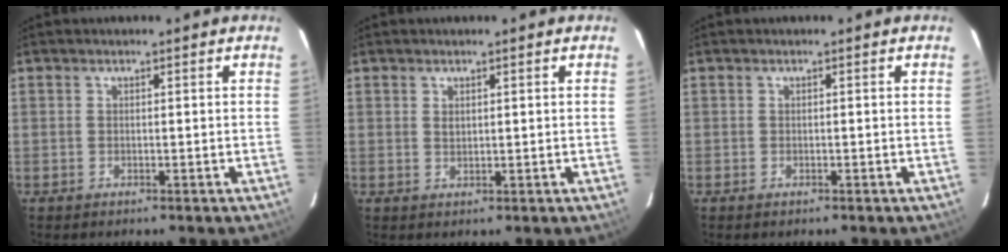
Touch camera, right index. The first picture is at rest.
{"total": 1.2, "force": [0.7, 0.6, 0.7], "torque": [-0.011, 0.002, 0.013]}
{"total": 0.7, "force": [-0.6, 0.3, 0.2], "torque": [-0.006, 0.000, -0.012]}